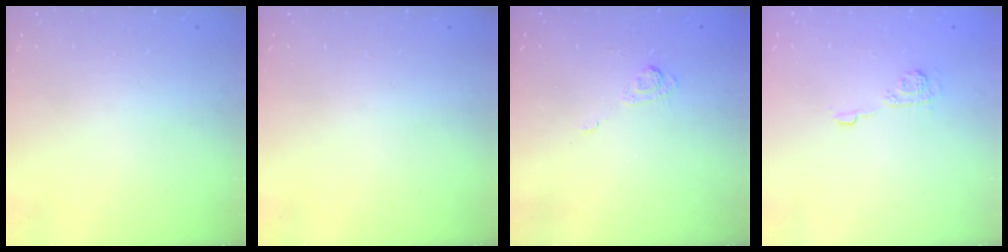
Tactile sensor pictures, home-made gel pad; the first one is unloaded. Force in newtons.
{"total": 0.0}
{"total": 2.8, "press": 2.4, "slide": 1.4}
{"total": 5.1, "press": 5.0, "slide": 1.0}